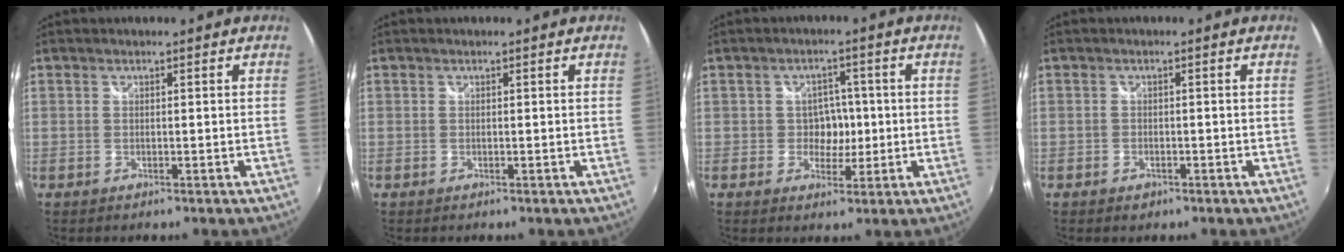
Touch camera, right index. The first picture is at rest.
{"total": 0.0}
{"total": 4.3, "force": [-0.4, 3.9, 1.8], "torque": [-0.028, 0.008, -0.004]}
{"total": 2.3, "force": [-1.4, 1.7, 0.5], "torque": [-0.015, -0.001, -0.021]}